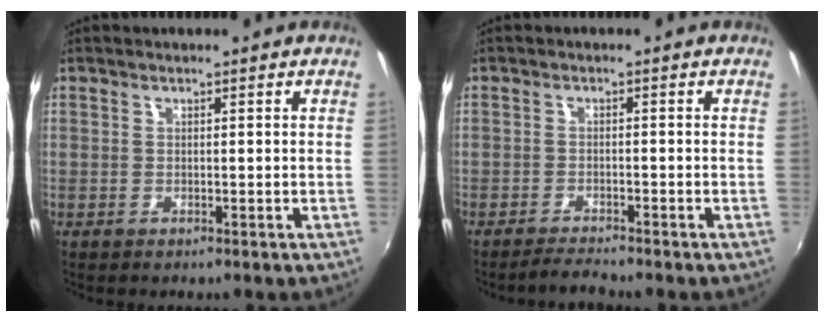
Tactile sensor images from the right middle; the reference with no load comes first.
{"total": 2.6, "force": [-2.6, -0.2, 0.6], "torque": [-0.025, -0.006, -0.050]}